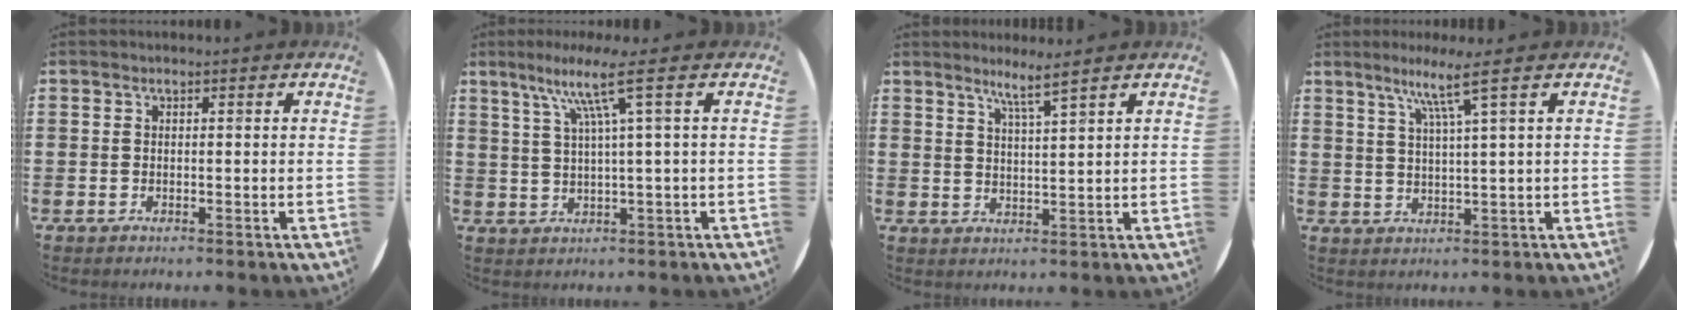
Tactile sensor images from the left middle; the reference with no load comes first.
{"total": 7.6, "force": [3.1, -0.1, 6.9], "torque": [-0.139, 0.007, 0.047]}
{"total": 3.8, "force": [3.3, -0.8, 1.7], "torque": [-0.038, -0.012, 0.057]}
{"total": 5.3, "force": [3.0, -0.8, 4.3], "torque": [-0.091, 0.003, 0.046]}